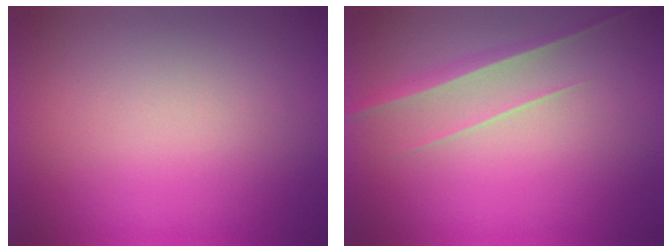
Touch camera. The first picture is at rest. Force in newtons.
{"total": 2.9}